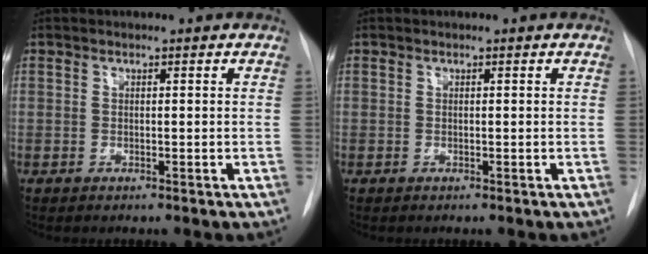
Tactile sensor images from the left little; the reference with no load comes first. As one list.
[{"total": 0.0}]